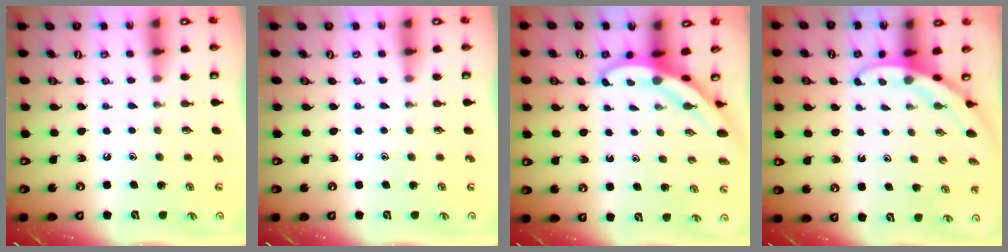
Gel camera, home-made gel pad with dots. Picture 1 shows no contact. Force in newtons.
{"total": 0.0}
{"total": 3.4, "press": 3.4, "slide": 0.1}
{"total": 2.7, "press": 2.7, "slide": 0.0}